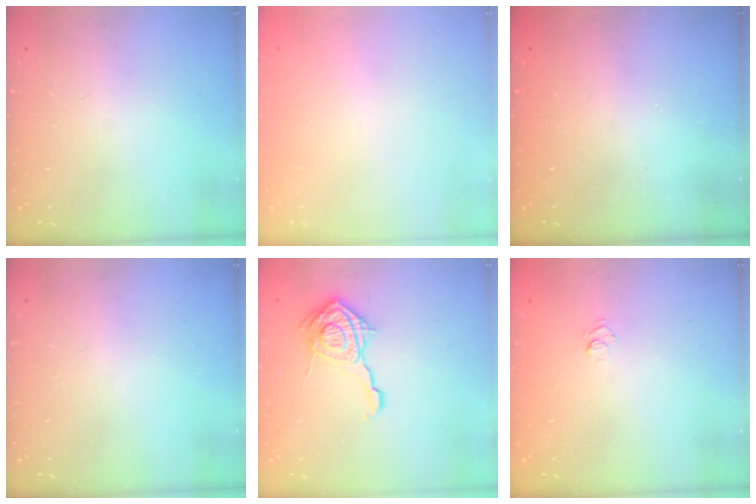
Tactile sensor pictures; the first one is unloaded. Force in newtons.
{"total": 2.7, "press": 2.6, "slide": 0.8}
{"total": 2.3, "press": 2.2, "slide": 0.8}
{"total": 0.0}
{"total": 15.4, "press": 15.4, "slide": 0.7}
{"total": 4.5, "press": 4.3, "slide": 1.2}